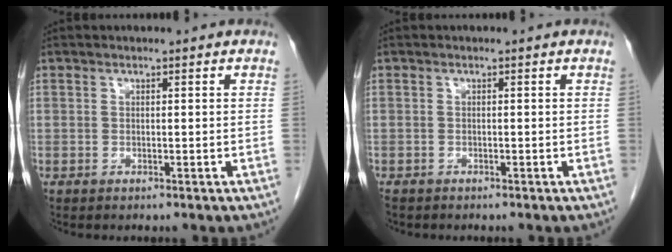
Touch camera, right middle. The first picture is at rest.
{"total": 1.3, "force": [-1.1, 0.7, 0.3], "torque": [-0.013, -0.002, -0.017]}